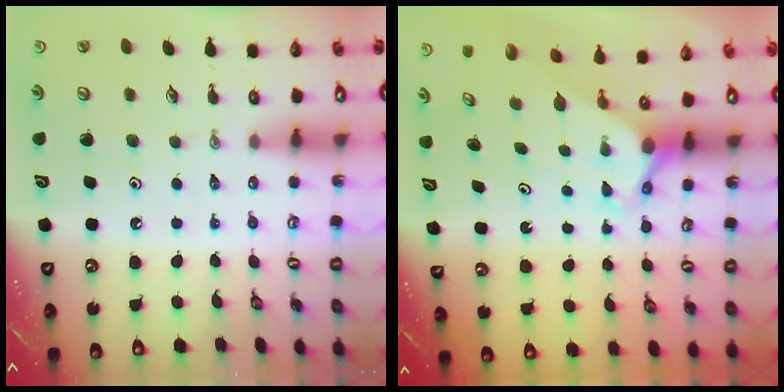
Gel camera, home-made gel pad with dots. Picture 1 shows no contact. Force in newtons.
{"total": 2.7, "press": 2.7, "slide": 0.0}